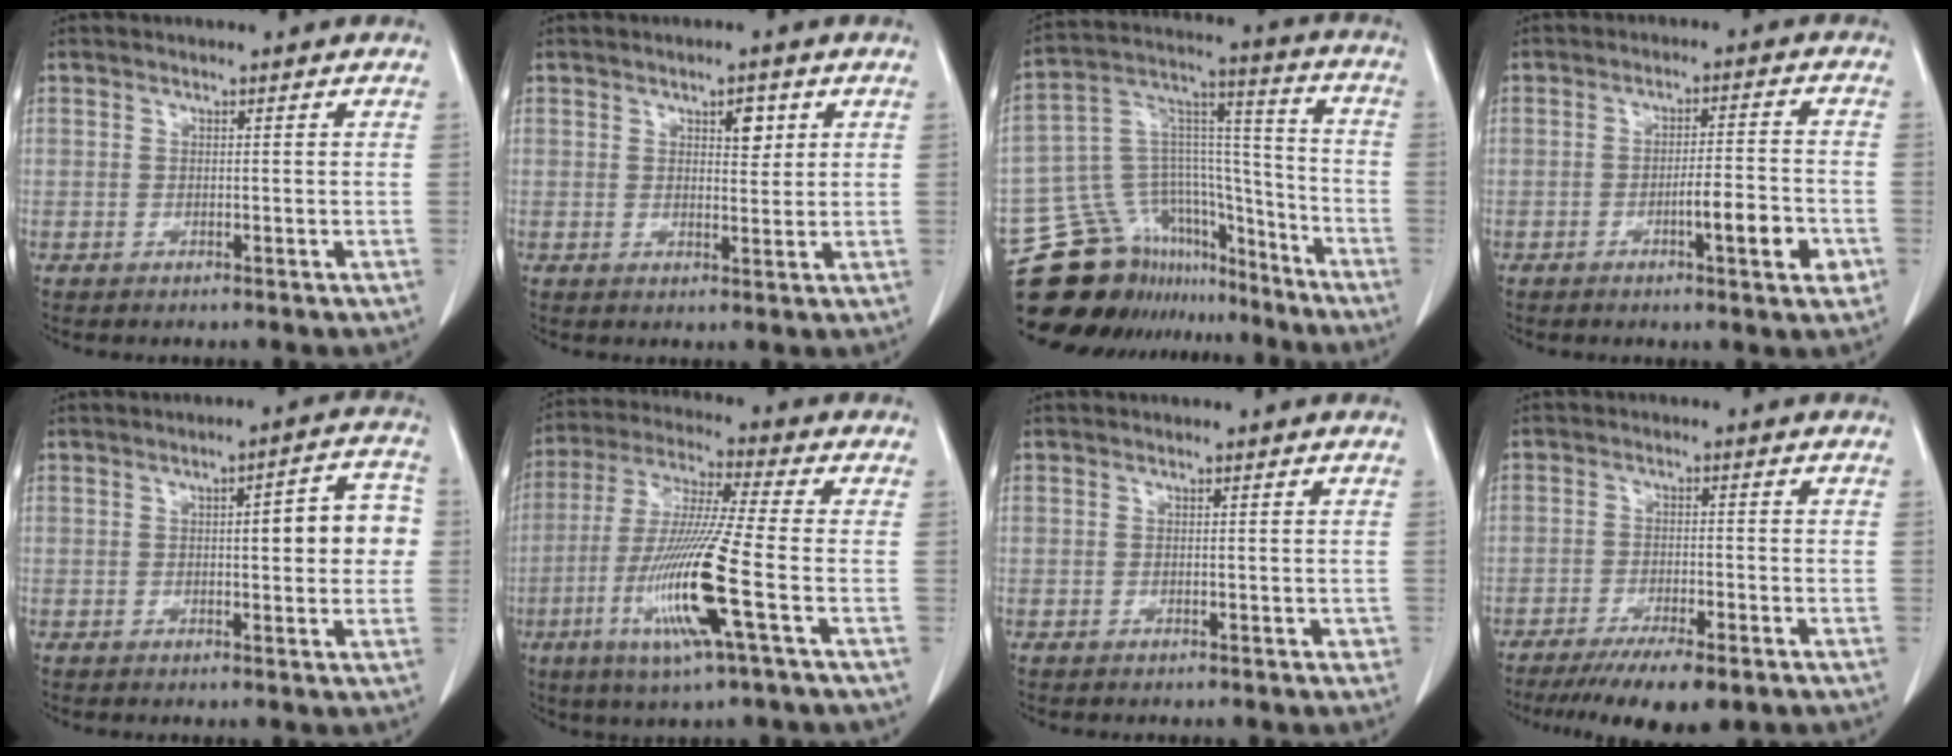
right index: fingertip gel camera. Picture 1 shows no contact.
{"total": 2.3, "force": [1.0, 0.8, 1.9], "torque": [-0.029, -0.003, 0.014]}
{"total": 21.6, "force": [-18.0, 10.2, 6.1], "torque": [-0.144, 0.057, -0.289]}
{"total": 7.1, "force": [-2.7, 0.8, 6.5], "torque": [-0.092, 0.003, -0.038]}
{"total": 8.2, "force": [0.7, 2.1, 7.9], "torque": [-0.095, 0.024, 0.006]}
{"total": 14.9, "force": [-4.7, -0.6, 14.1], "torque": [-0.291, -0.022, -0.094]}
{"total": 0.7, "force": [-0.1, 0.3, 0.6], "torque": [-0.007, 0.000, 0.000]}
{"total": 8.4, "force": [-6.1, 1.5, 5.7], "torque": [-0.086, -0.017, -0.096]}